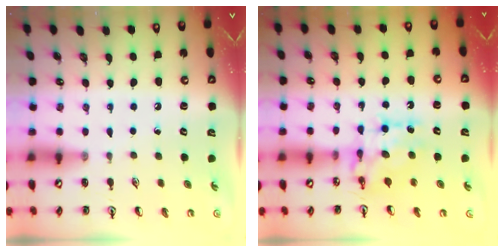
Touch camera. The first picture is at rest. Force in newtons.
{"total": 9.8, "press": 9.8, "slide": 0.6}